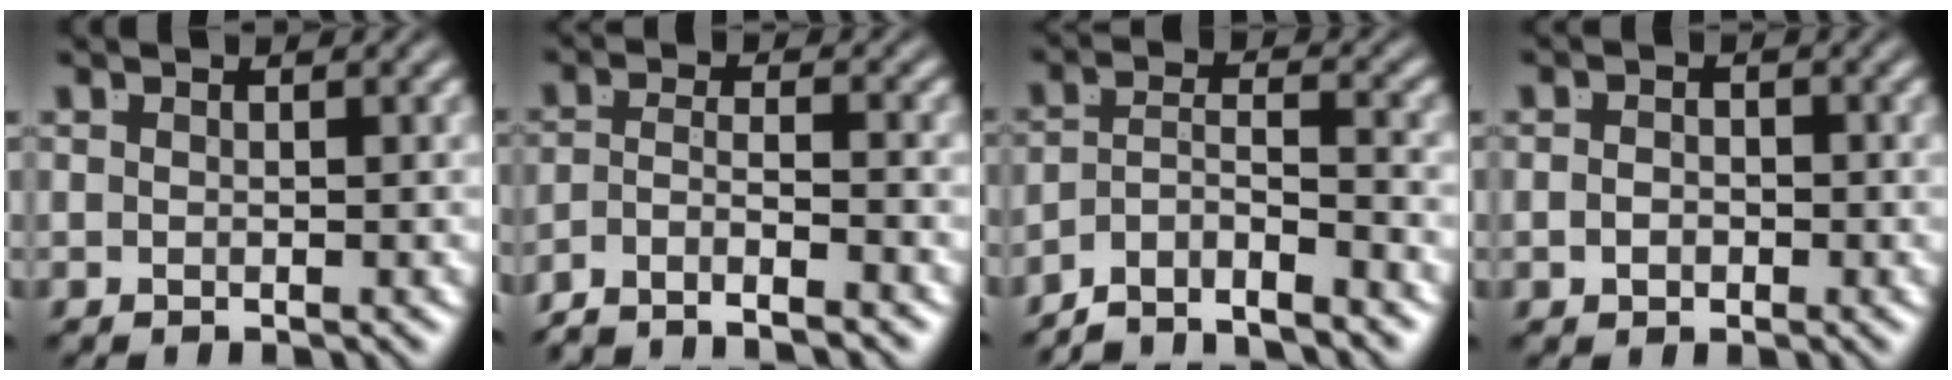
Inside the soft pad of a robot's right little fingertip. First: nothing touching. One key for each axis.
{"total": 5.7, "fx": -4.6, "fy": 2.2, "fz": 2.5, "tx": -0.047, "ty": -0.025, "tz": -0.071}
{"total": 6.4, "fx": -4.5, "fy": 3.8, "fz": 2.6, "tx": -0.049, "ty": -0.018, "tz": -0.083}
{"total": 0.9, "fx": -0.8, "fy": 0.2, "fz": 0.5, "tx": -0.009, "ty": -0.009, "tz": -0.008}